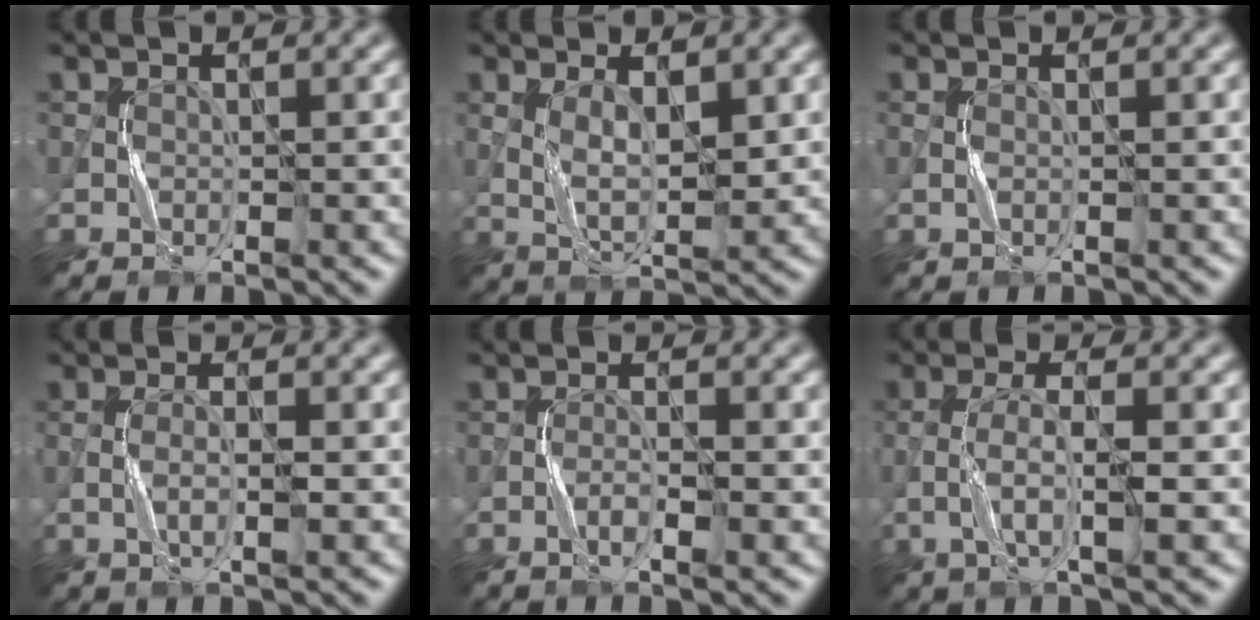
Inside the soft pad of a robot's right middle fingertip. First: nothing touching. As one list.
[{"total": 3.6, "force": [0.9, 1.3, 3.3], "torque": [-0.067, -0.007, 0.023]}, {"total": 0.5, "force": [0.1, 0.1, 0.5], "torque": [-0.016, 0.001, 0.000]}, {"total": 2.0, "force": [-0.3, 0.4, 2.0], "torque": [-0.044, 0.001, -0.010]}, {"total": 1.8, "force": [-0.8, 0.3, 1.6], "torque": [-0.030, 0.004, -0.017]}, {"total": 3.9, "force": [-0.8, 0.8, 3.7], "torque": [-0.077, 0.005, -0.020]}]